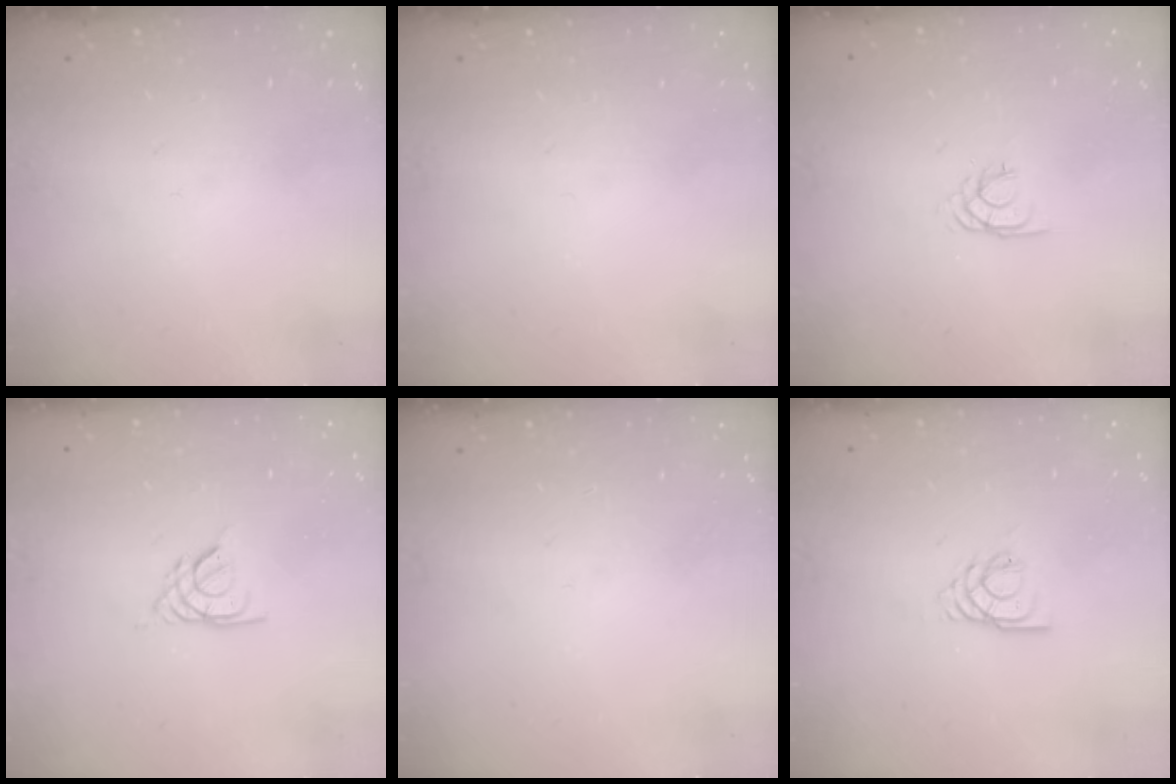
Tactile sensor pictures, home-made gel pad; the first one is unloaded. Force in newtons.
{"total": 0.0}
{"total": 1.7, "press": 1.7, "slide": 0.1}
{"total": 2.6, "press": 2.6, "slide": 0.6}
{"total": 0.0}
{"total": 2.9, "press": 2.8, "slide": 0.4}